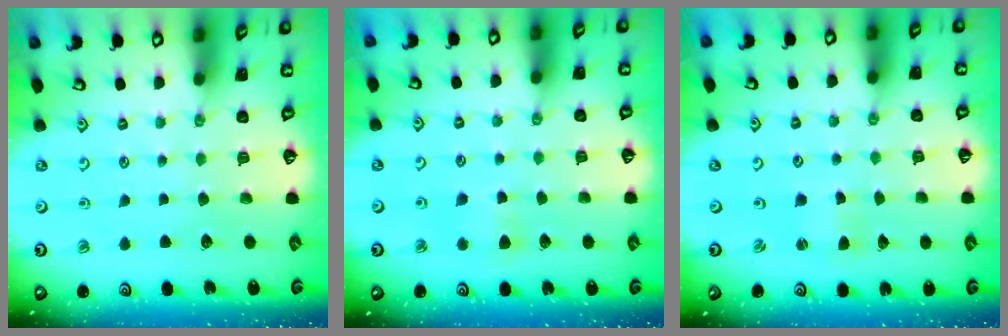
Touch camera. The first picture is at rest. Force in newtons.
{"total": 3.8, "press": 3.7, "slide": 0.7}
{"total": 1.5, "press": 1.4, "slide": 0.3}